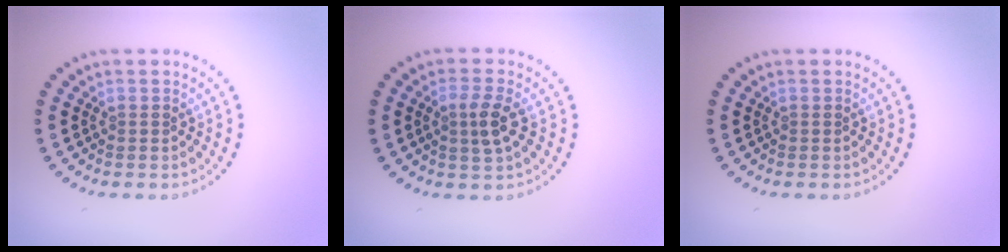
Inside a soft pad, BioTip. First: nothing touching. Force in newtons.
{"total": 2.4, "press": 2.3, "slide": 0.8}
{"total": 0.0}